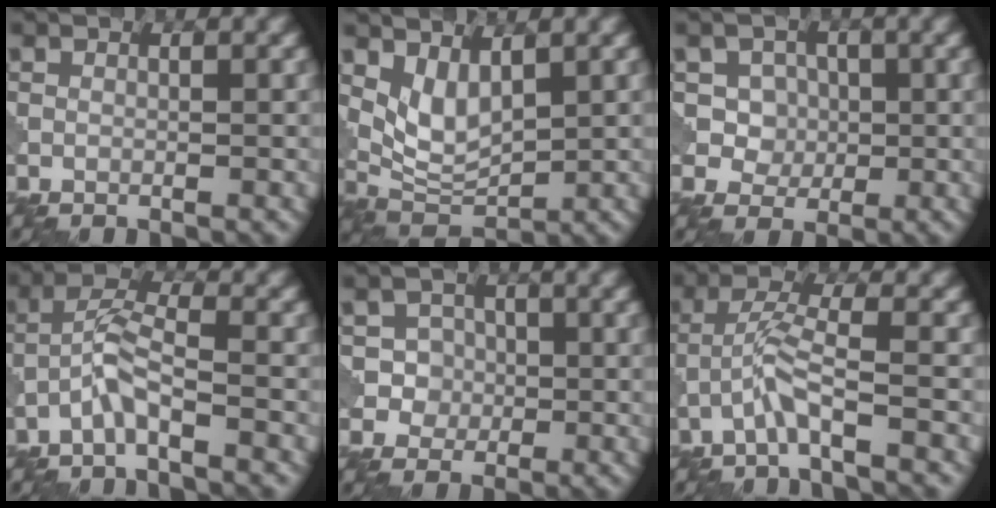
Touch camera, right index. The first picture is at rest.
{"total": 4.1, "force": [1.8, 2.0, 3.0], "torque": [-0.063, -0.011, 0.044]}
{"total": 4.5, "force": [1.2, 4.0, 1.7], "torque": [-0.024, 0.001, 0.021]}
{"total": 3.0, "force": [-1.7, 0.5, 2.4], "torque": [-0.057, 0.012, -0.040]}
{"total": 3.5, "force": [0.0, 3.4, 0.7], "torque": [0.005, 0.012, -0.007]}
{"total": 3.0, "force": [-1.6, 0.1, 2.5], "torque": [-0.055, 0.013, -0.039]}